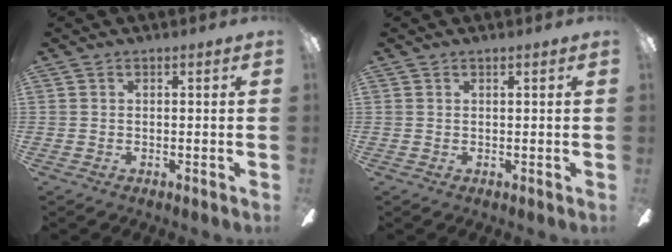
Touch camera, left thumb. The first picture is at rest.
{"total": 0.6, "force": [0.4, 0.1, 0.4], "torque": [-0.008, 0.000, 0.008]}